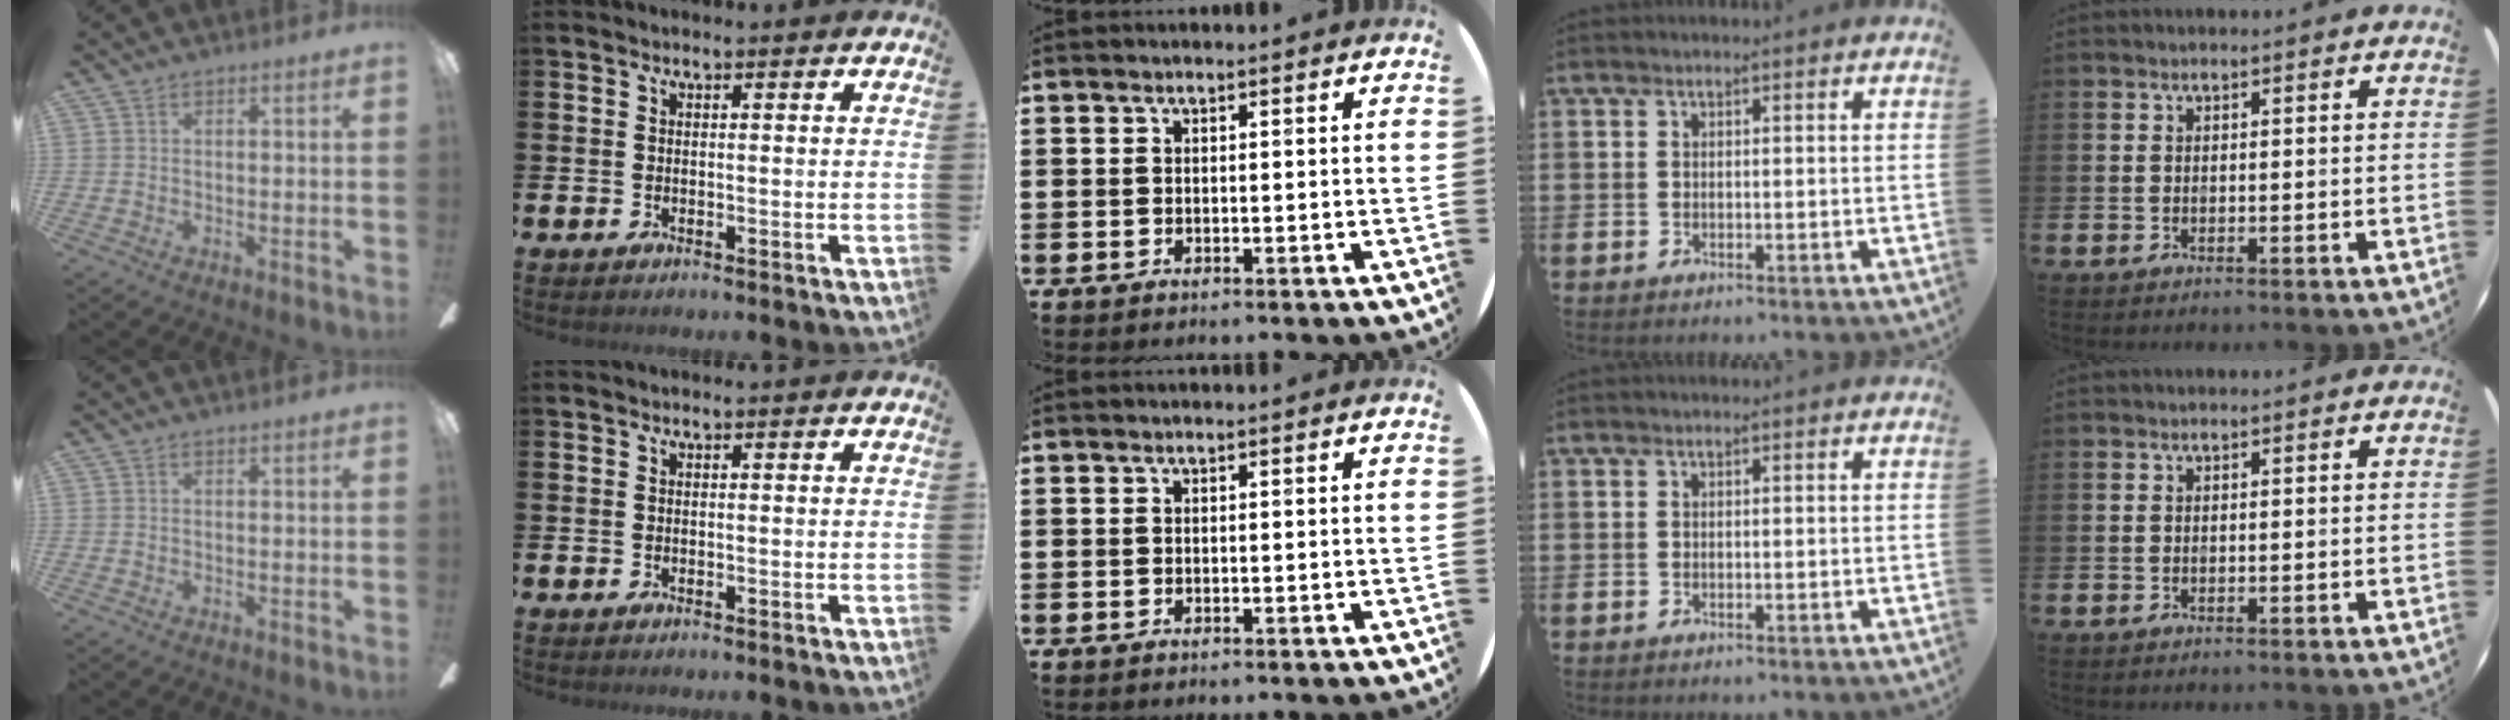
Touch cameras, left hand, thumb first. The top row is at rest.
{}